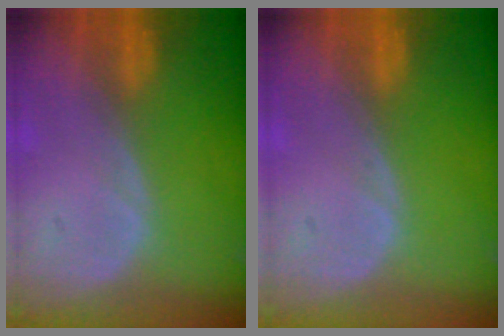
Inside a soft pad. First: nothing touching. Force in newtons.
{"total": 0.0}